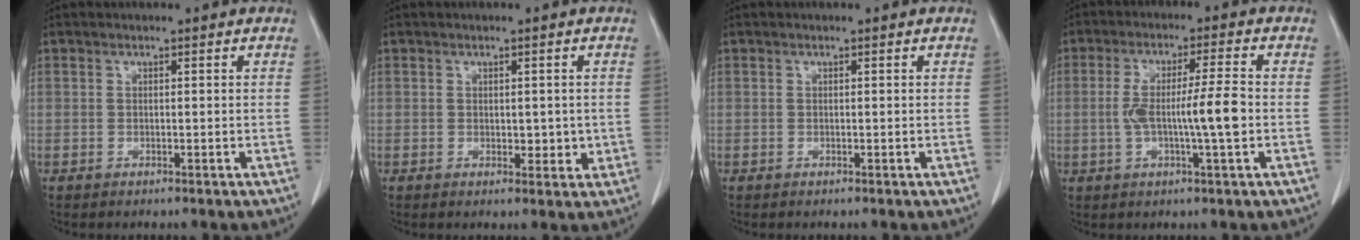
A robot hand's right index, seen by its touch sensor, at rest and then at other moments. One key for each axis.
{"total": 2.3, "fx": -0.1, "fy": 1.3, "fz": 1.9, "tx": -0.022, "ty": -0.002, "tz": 0.004}
{"total": 0.0}
{"total": 8.1, "fx": -1.0, "fy": 0.0, "fz": 8.1, "tx": -0.150, "ty": 0.004, "tz": -0.018}